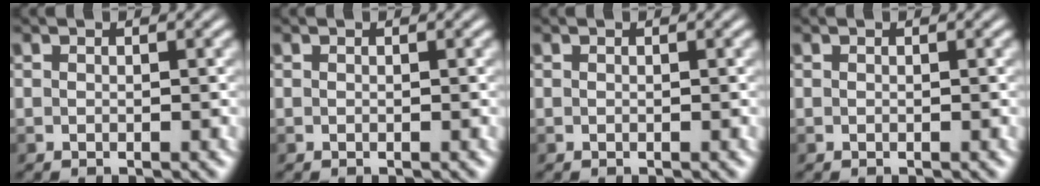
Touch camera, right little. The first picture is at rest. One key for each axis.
{"total": 0.0}
{"total": 0.0}
{"total": 0.0}